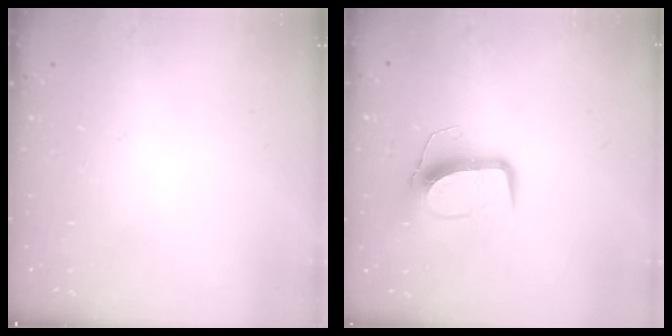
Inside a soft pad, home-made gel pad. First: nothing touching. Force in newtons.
{"total": 10.5, "press": 10.5, "slide": 0.8}